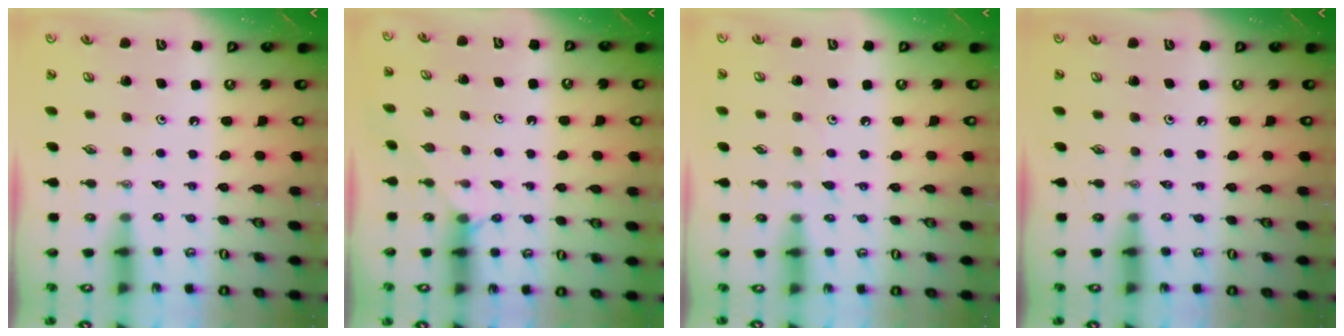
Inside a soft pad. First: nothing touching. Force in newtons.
{"total": 3.8, "press": 3.7, "slide": 0.3}
{"total": 4.7, "press": 4.6, "slide": 0.6}
{"total": 0.0}